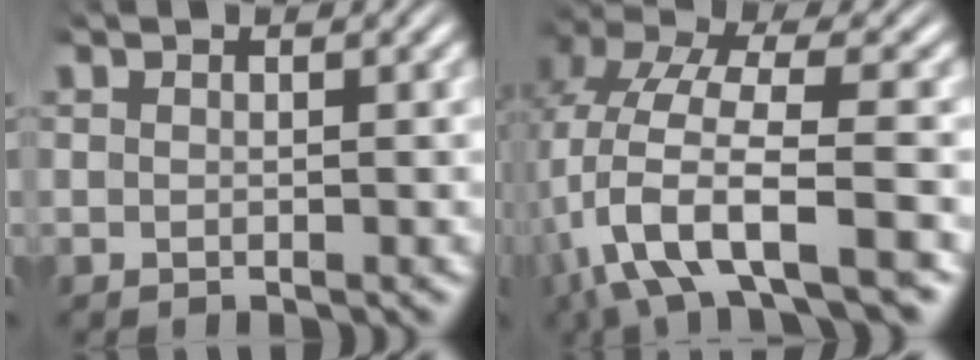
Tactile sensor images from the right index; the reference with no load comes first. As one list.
[{"total": 7.8, "force": [-1.4, 4.0, 6.5], "torque": [-0.157, -0.021, -0.017]}]